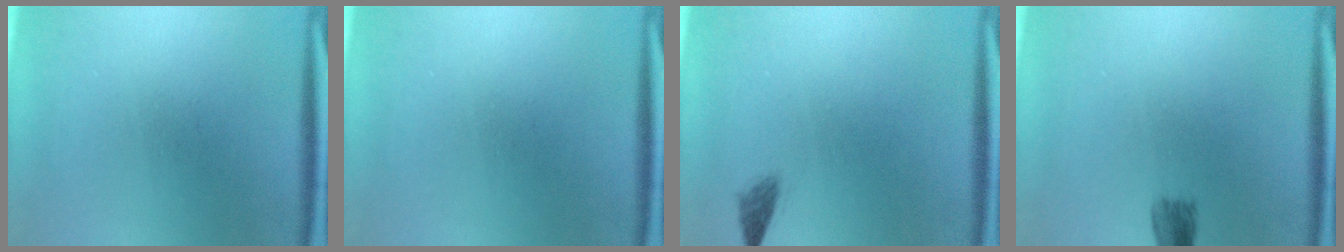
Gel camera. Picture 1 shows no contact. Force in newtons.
{"total": 0.0}
{"total": 1.3}
{"total": 2.5}